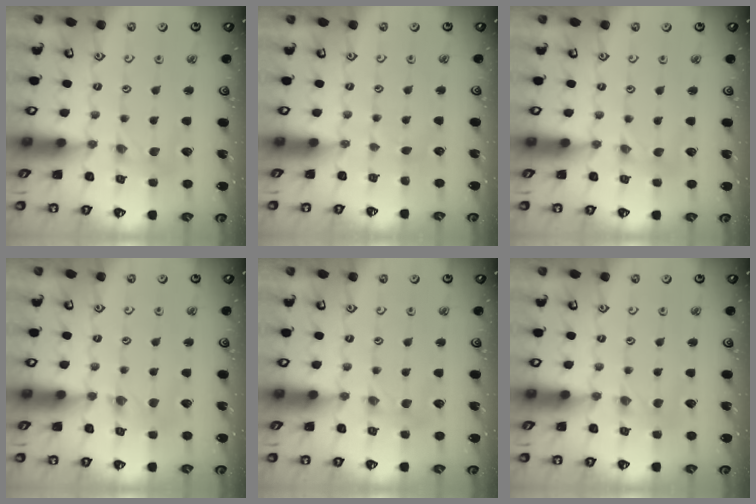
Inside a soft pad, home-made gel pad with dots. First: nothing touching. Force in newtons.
{"total": 1.0, "press": 0.9, "slide": 0.2}
{"total": 0.0}
{"total": 1.2, "press": 1.2, "slide": 0.3}
{"total": 1.6, "press": 1.6, "slide": 0.1}
{"total": 0.0}